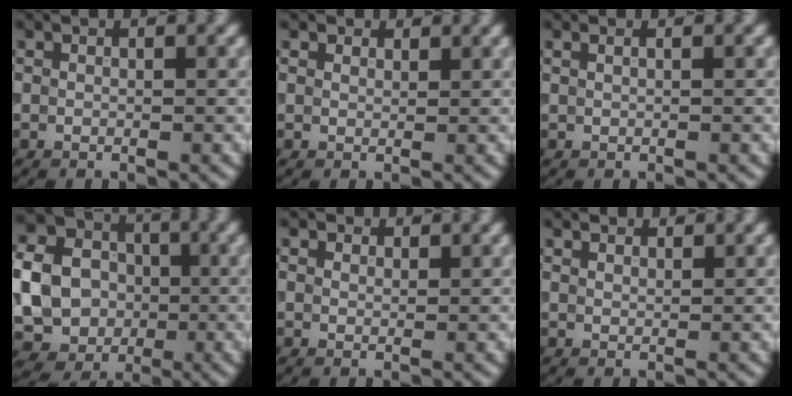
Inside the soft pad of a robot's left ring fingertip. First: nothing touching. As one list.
[{"total": 1.4, "force": [1.2, 0.7, 0.2], "torque": [-0.006, -0.006, 0.017]}, {"total": 1.2, "force": [0.6, 0.6, 0.8], "torque": [-0.003, -0.002, 0.000]}, {"total": 10.1, "force": [-0.8, 9.0, 4.5], "torque": [-0.088, -0.015, -0.033]}, {"total": 1.4, "force": [1.2, 0.6, 0.2], "torque": [-0.007, -0.003, 0.012]}, {"total": 3.1, "force": [2.7, 1.1, 1.1], "torque": [-0.026, 0.004, 0.042]}]